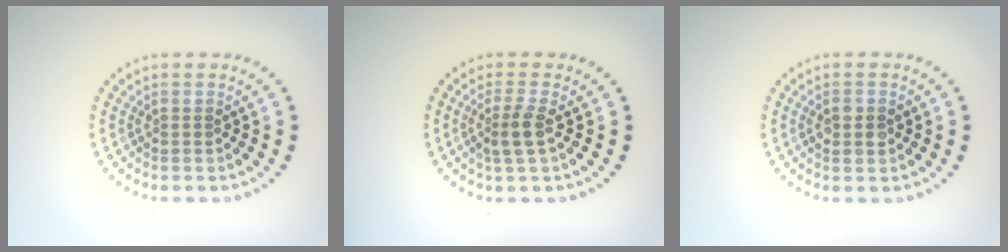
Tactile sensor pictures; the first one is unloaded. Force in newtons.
{"total": 2.2, "press": 1.9, "slide": 1.2}
{"total": 2.0, "press": 2.0, "slide": 0.1}